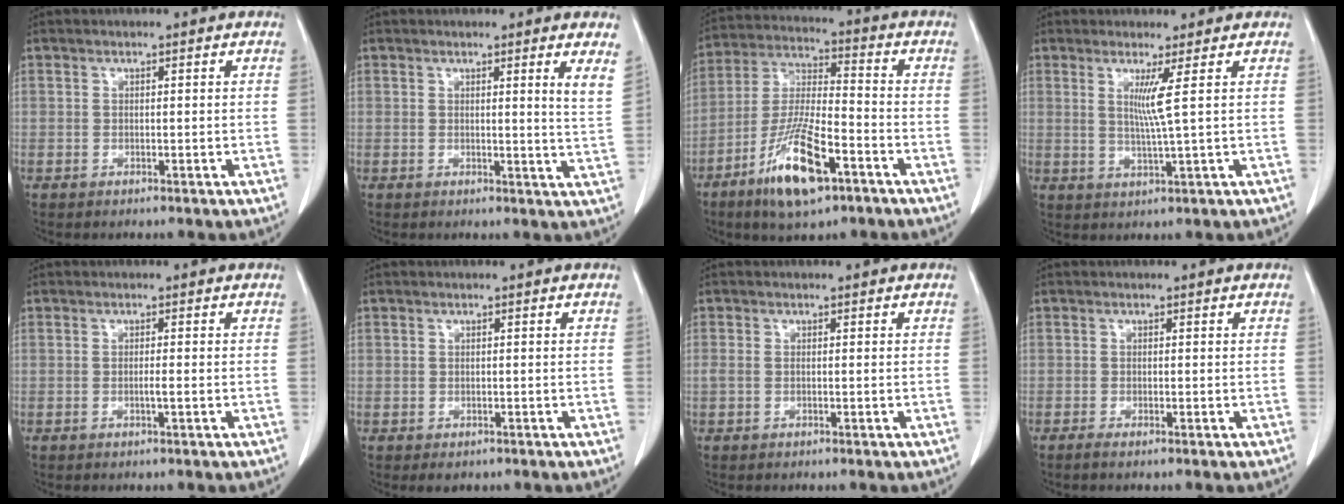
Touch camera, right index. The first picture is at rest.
{"total": 3.1, "force": [1.9, -0.8, 2.2], "torque": [-0.037, -0.019, 0.017]}
{"total": 13.5, "force": [-7.2, 3.1, 11.0], "torque": [-0.225, -0.016, -0.127]}
{"total": 3.8, "force": [1.2, -1.5, 3.3], "torque": [-0.068, -0.013, 0.026]}
{"total": 1.1, "force": [-0.3, -0.2, 1.0], "torque": [-0.021, -0.002, -0.006]}
{"total": 1.4, "force": [-0.8, 1.1, 0.4], "torque": [-0.006, 0.001, -0.004]}
{"total": 1.0, "force": [0.0, 0.6, 0.8], "torque": [-0.028, 0.007, 0.001]}
{"total": 1.0, "force": [-0.7, -0.1, 0.6], "torque": [-0.013, -0.002, -0.013]}